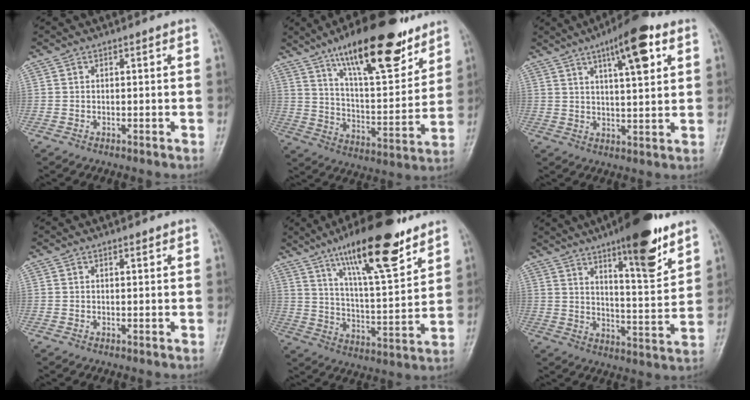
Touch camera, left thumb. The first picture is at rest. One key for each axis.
{"total": 22.9, "fx": 14.9, "fy": 7.3, "fz": 15.8, "tx": -0.214, "ty": -0.064, "tz": 0.246}
{"total": 12.2, "fx": 5.9, "fy": 3.4, "fz": 10.1, "tx": -0.138, "ty": -0.017, "tz": 0.086}
{"total": 0.9, "fx": 0.7, "fy": 0.3, "fz": 0.5, "tx": -0.009, "ty": -0.004, "tz": 0.010}
{"total": 19.9, "fx": 13.1, "fy": 4.9, "fz": 14.2, "tx": -0.202, "ty": -0.059, "tz": 0.220}
{"total": 16.4, "fx": 10.4, "fy": 3.9, "fz": 12.1, "tx": -0.153, "ty": -0.063, "tz": 0.162}